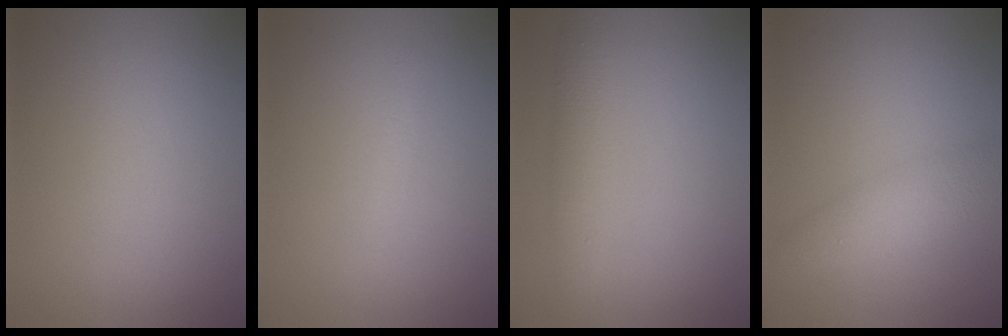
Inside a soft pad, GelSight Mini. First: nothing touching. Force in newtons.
{"total": 0.9, "press": 0.9, "slide": 0.0}
{"total": 2.8, "press": 2.8, "slide": 0.0}
{"total": 3.7, "press": 3.7, "slide": 0.0}